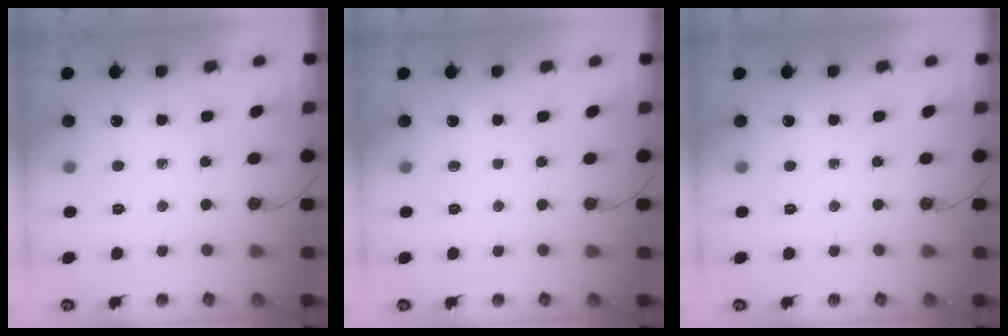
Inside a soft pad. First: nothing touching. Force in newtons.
{"total": 0.0}
{"total": 0.0}